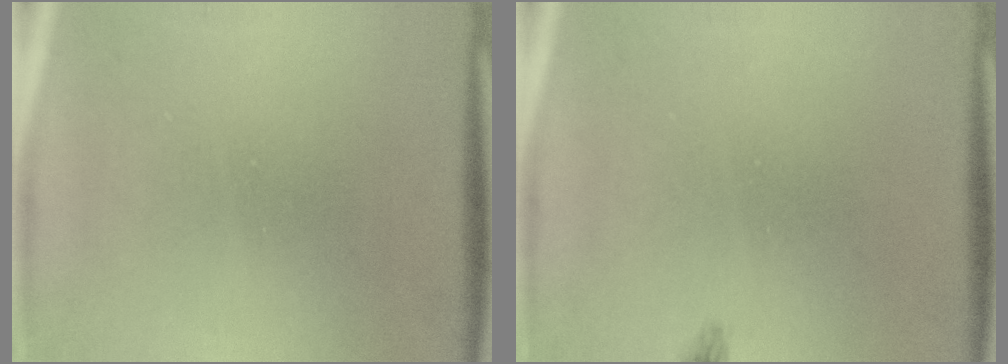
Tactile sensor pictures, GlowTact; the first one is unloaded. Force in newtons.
{"total": 0.9}